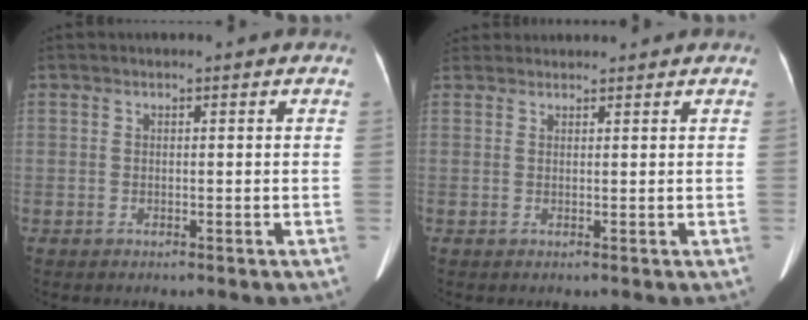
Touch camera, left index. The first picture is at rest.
{"total": 4.7, "force": [4.5, 0.9, 0.8], "torque": [-0.015, 0.035, 0.073]}